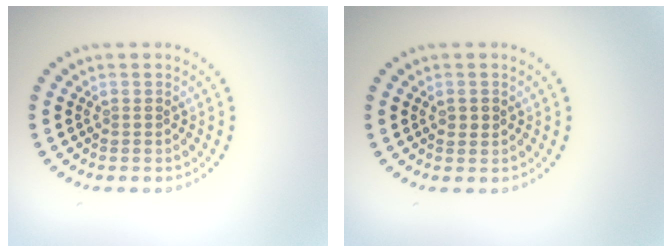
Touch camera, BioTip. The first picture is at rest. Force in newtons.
{"total": 1.1, "press": 1.1, "slide": 0.1}